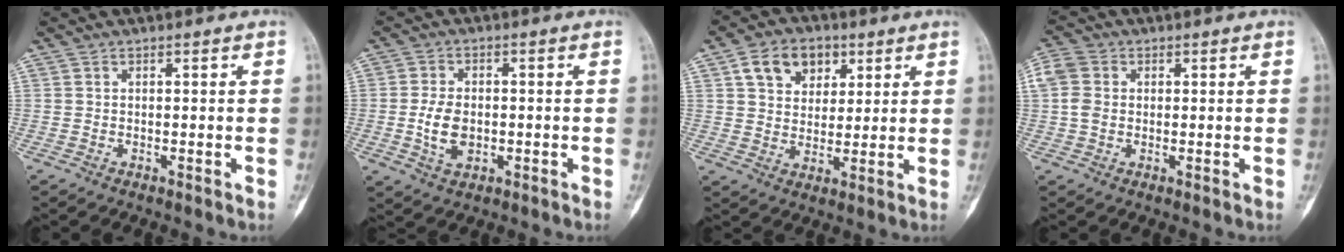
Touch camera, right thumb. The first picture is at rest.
{"total": 6.3, "force": [-1.0, 4.0, 4.7], "torque": [-0.081, 0.000, -0.016]}
{"total": 9.8, "force": [4.3, 7.1, 5.1], "torque": [-0.050, -0.009, 0.072]}
{"total": 5.0, "force": [0.6, 4.0, 2.8], "torque": [-0.068, 0.013, 0.004]}